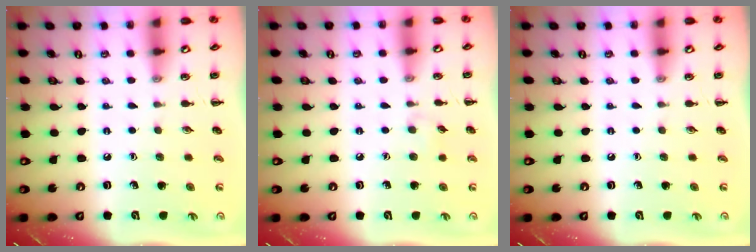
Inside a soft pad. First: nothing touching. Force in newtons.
{"total": 4.4, "press": 4.1, "slide": 1.6}
{"total": 0.0}